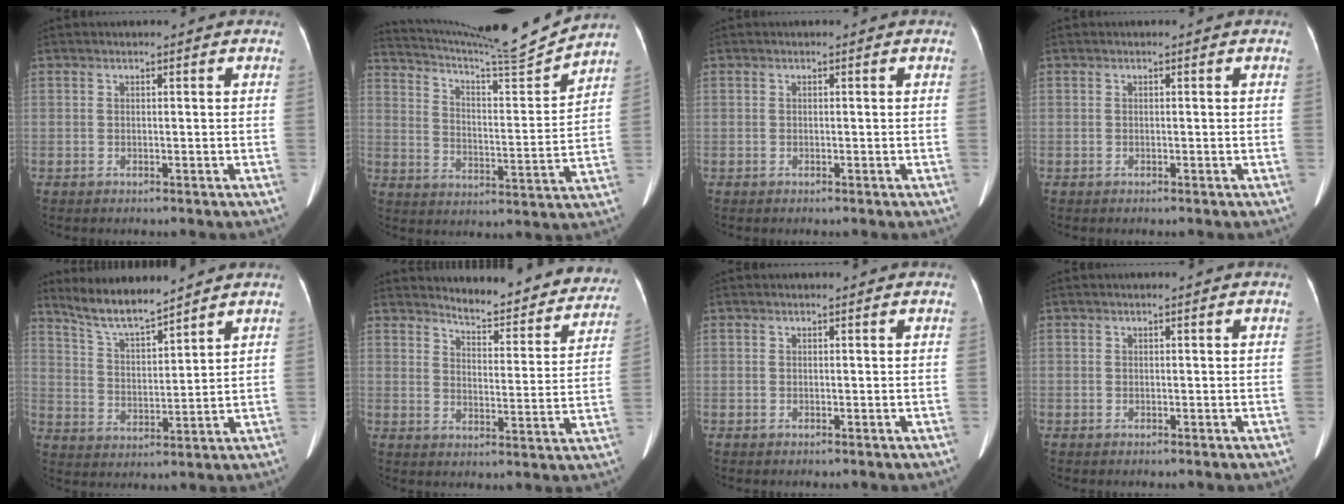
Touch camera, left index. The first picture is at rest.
{"total": 15.3, "force": [14.7, -2.0, 3.7], "torque": [-0.077, -0.039, 0.228]}
{"total": 0.0}
{"total": 0.0}
{"total": 7.8, "force": [7.2, 0.2, 2.7], "torque": [-0.063, -0.001, 0.143]}
{"total": 15.0, "force": [14.3, 3.0, 3.3], "torque": [-0.021, -0.042, 0.162]}
{"total": 0.0}
{"total": 0.0}